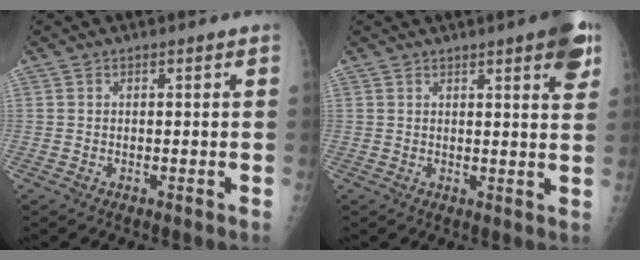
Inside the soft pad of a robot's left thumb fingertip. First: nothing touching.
{"total": 7.3, "force": [3.9, 1.3, 6.0], "torque": [-0.065, -0.012, 0.044]}